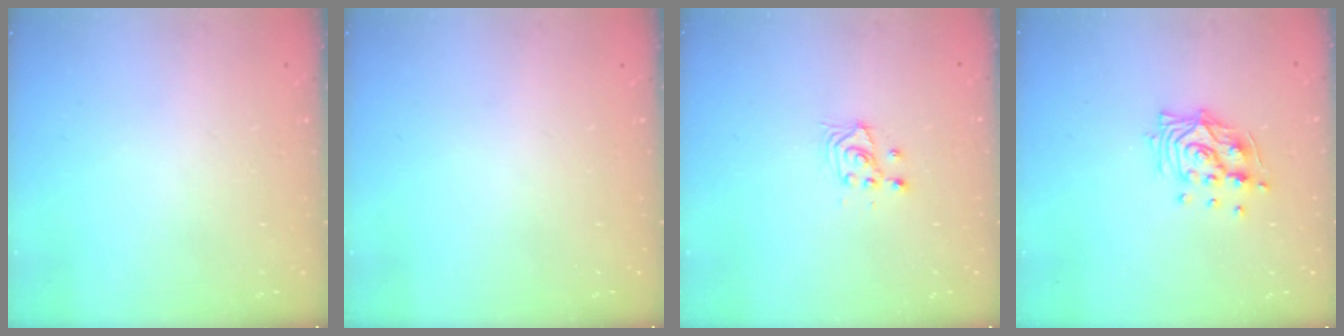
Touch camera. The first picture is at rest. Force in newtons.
{"total": 0.0}
{"total": 3.8, "press": 3.8, "slide": 0.4}
{"total": 11.7, "press": 11.7, "slide": 0.6}